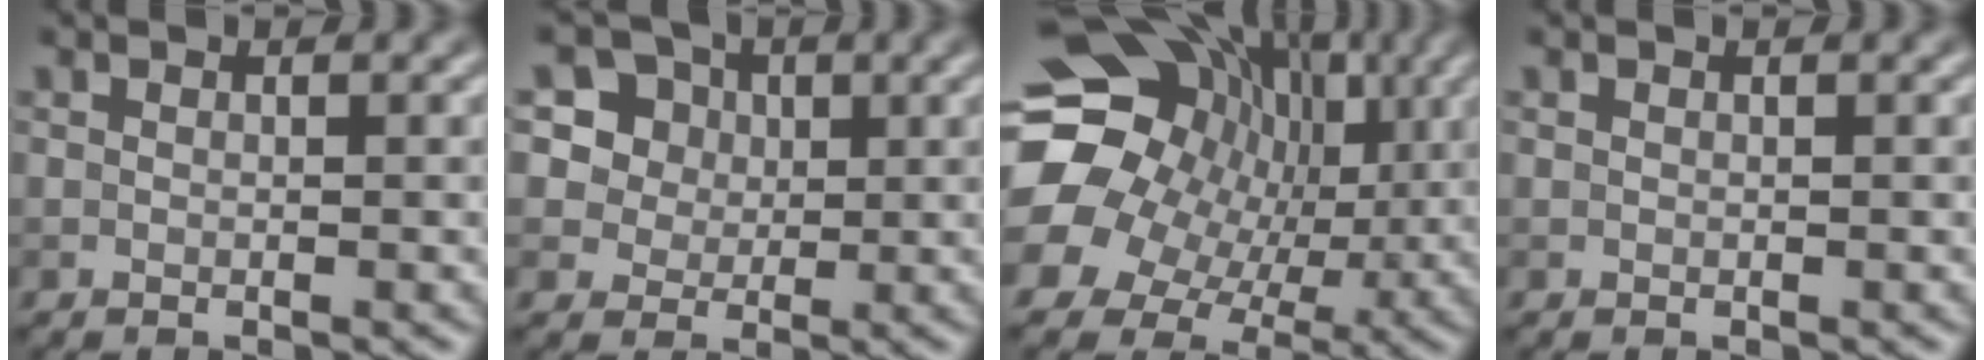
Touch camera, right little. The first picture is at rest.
{"total": 8.7, "force": [4.0, 7.1, 3.1], "torque": [-0.082, 0.019, 0.063]}
{"total": 18.7, "force": [3.0, 16.2, 8.8], "torque": [-0.190, 0.036, 0.032]}
{"total": 0.0}